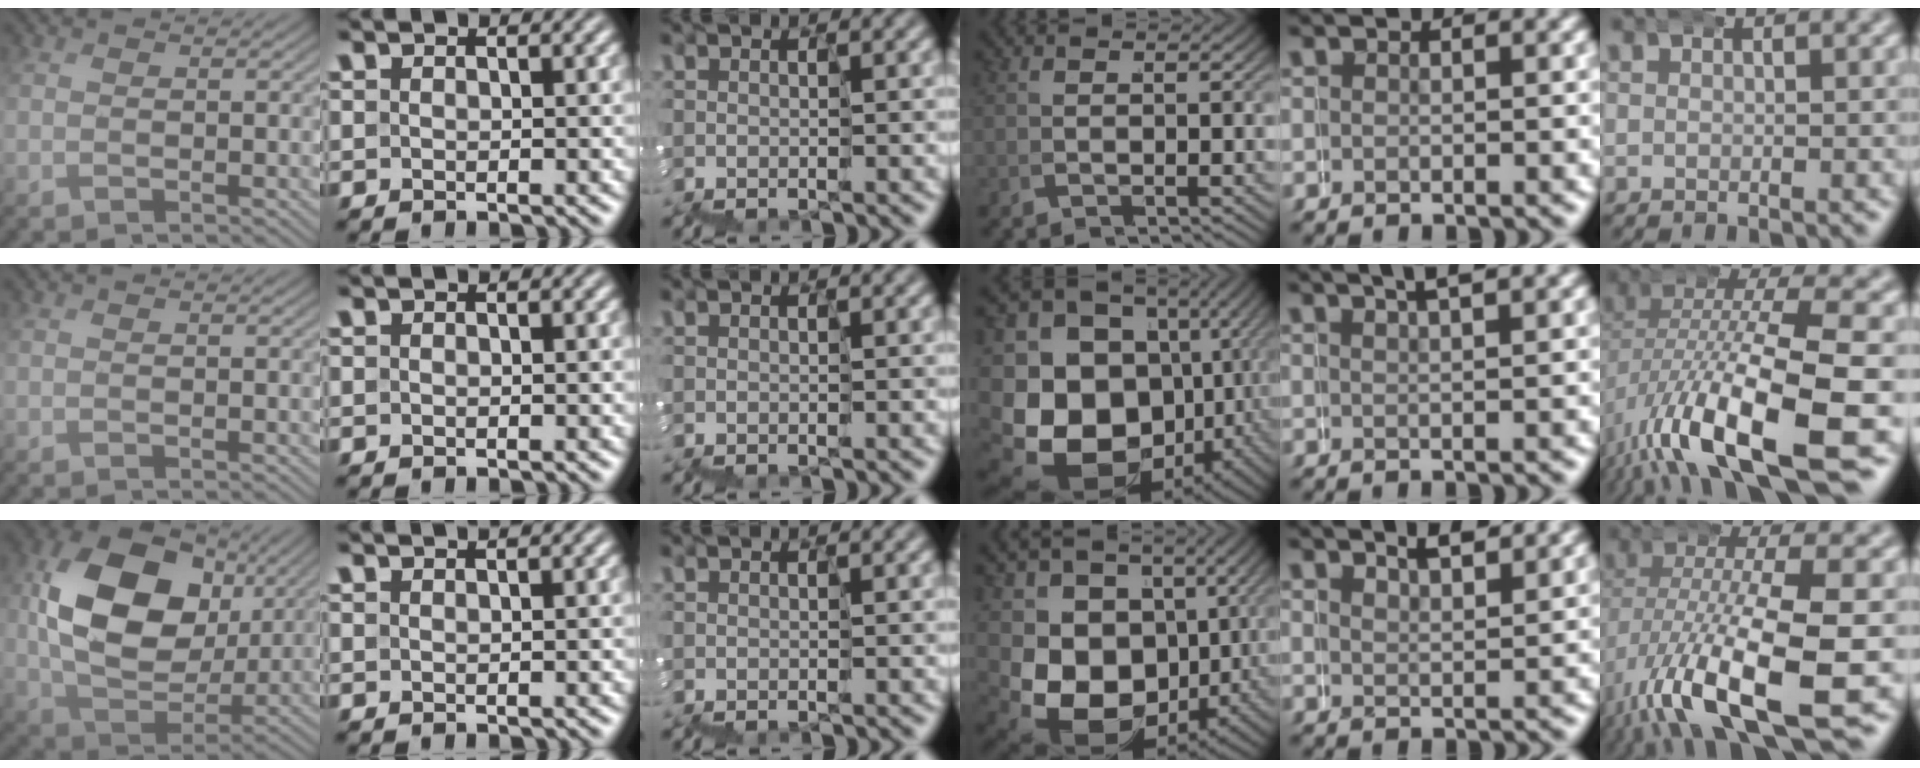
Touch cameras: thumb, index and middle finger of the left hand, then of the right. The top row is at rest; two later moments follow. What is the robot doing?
{"motion": "wrap", "object": "cloth"}